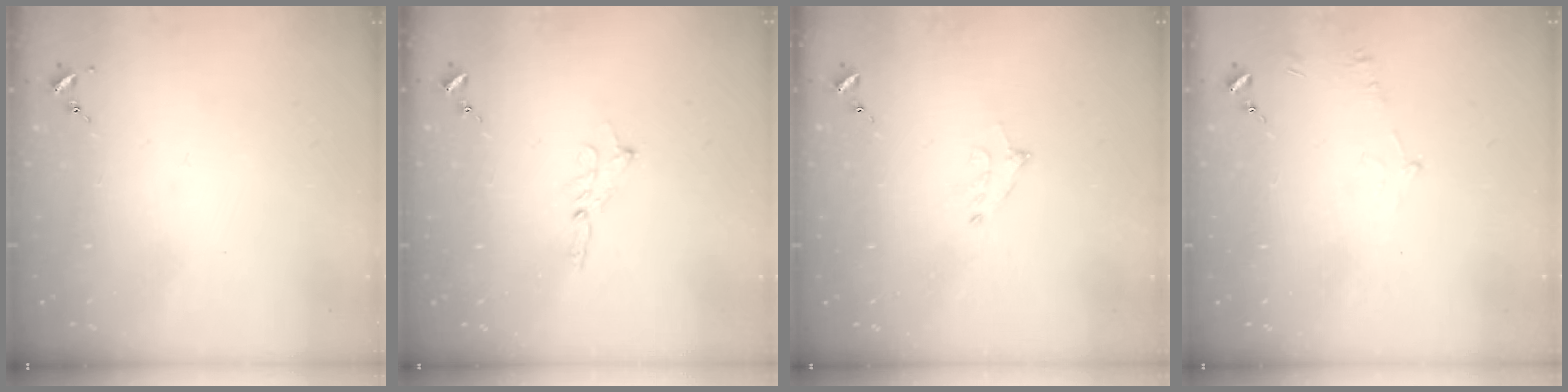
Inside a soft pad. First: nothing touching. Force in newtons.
{"total": 2.3, "press": 2.3, "slide": 0.2}
{"total": 5.2, "press": 5.2, "slide": 0.3}
{"total": 4.5, "press": 4.2, "slide": 1.4}